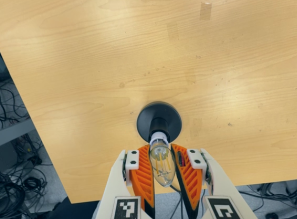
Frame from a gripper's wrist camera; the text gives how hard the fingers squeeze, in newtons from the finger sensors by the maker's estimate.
{"total": 20.6, "left": 21.2, "right": 20.0}